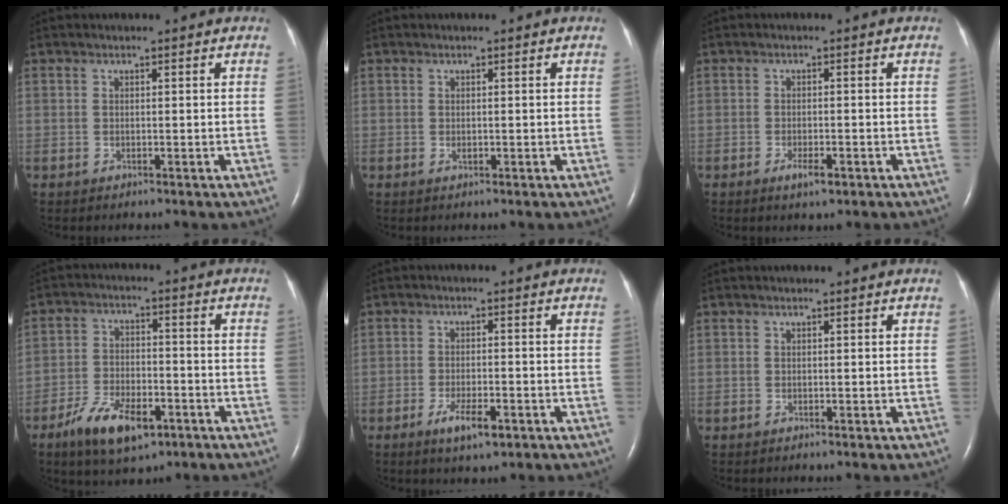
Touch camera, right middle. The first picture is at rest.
{"total": 0.5, "force": [-0.1, 0.3, 0.4], "torque": [-0.009, 0.000, -0.002]}
{"total": 2.4, "force": [-1.4, 0.7, 1.9], "torque": [-0.033, 0.000, -0.021]}
{"total": 10.1, "force": [-5.8, 4.3, 7.0], "torque": [-0.136, -0.005, -0.097]}
{"total": 4.8, "force": [-2.6, 1.3, 3.8], "torque": [-0.073, -0.003, -0.040]}
{"total": 0.0}